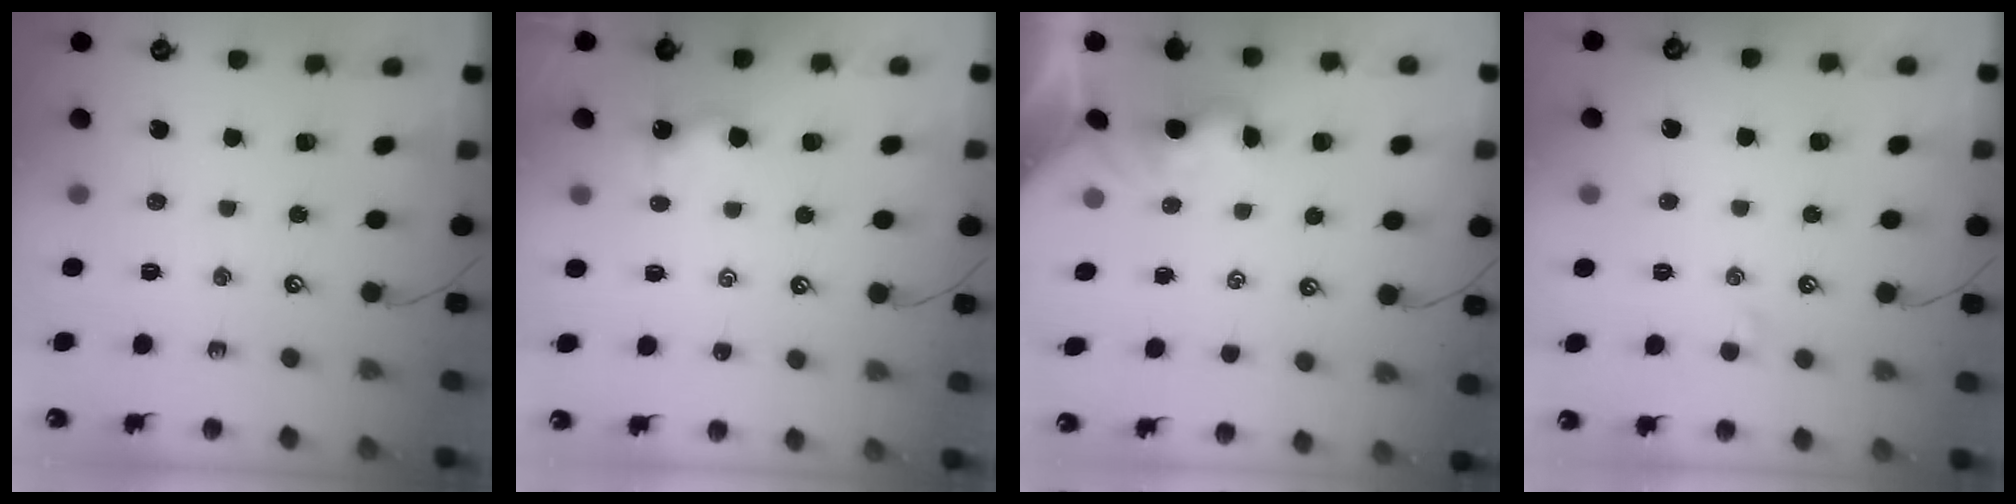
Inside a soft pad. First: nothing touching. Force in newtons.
{"total": 1.6, "press": 1.6, "slide": 0.4}
{"total": 1.9, "press": 1.8, "slide": 0.5}
{"total": 0.6, "press": 0.3, "slide": 0.5}